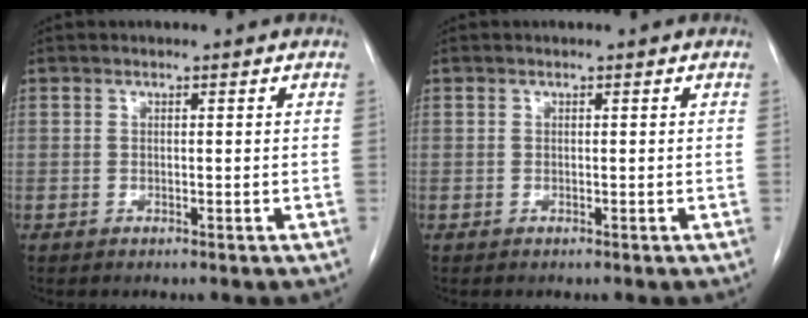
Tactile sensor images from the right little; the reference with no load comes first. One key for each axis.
{"total": 0.0}